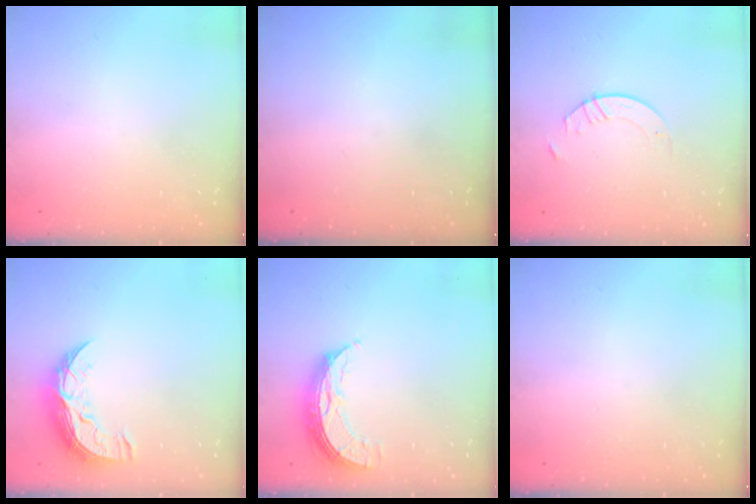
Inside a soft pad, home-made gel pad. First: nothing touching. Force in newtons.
{"total": 0.0}
{"total": 2.9, "press": 2.9, "slide": 0.3}
{"total": 10.7, "press": 10.6, "slide": 0.6}
{"total": 9.8, "press": 9.8, "slide": 0.6}
{"total": 0.0}